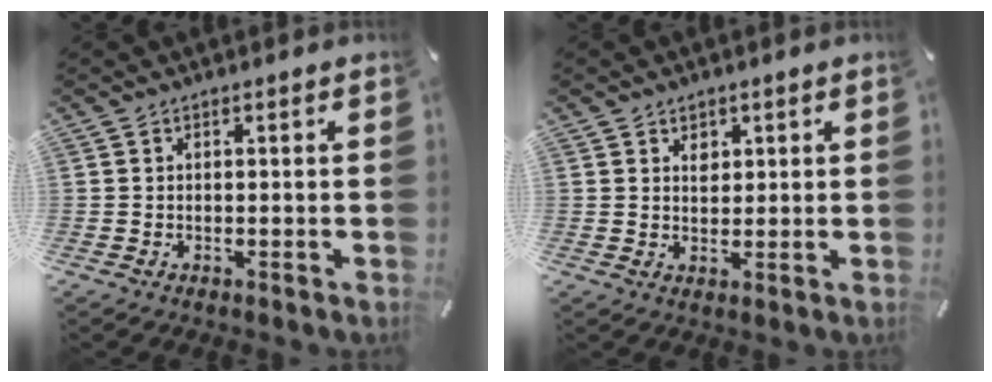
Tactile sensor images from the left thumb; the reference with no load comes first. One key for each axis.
{"total": 2.7, "fx": 1.2, "fy": 2.3, "fz": 1.0, "tx": 0.002, "ty": -0.006, "tz": 0.016}